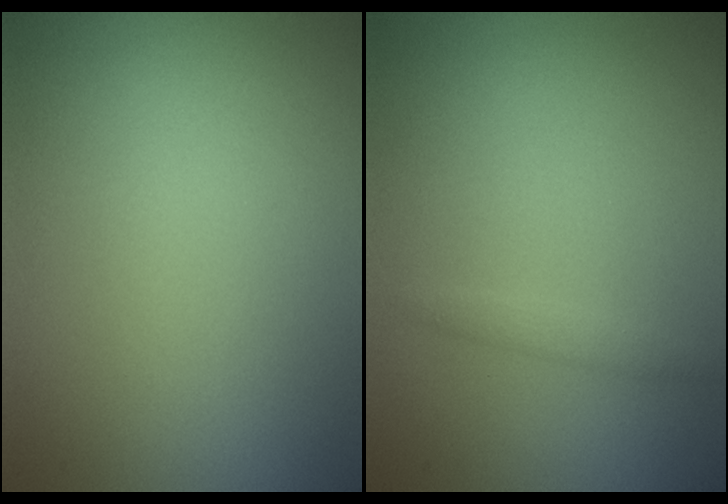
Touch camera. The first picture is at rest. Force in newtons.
{"total": 0.9, "press": 0.9, "slide": 0.0}